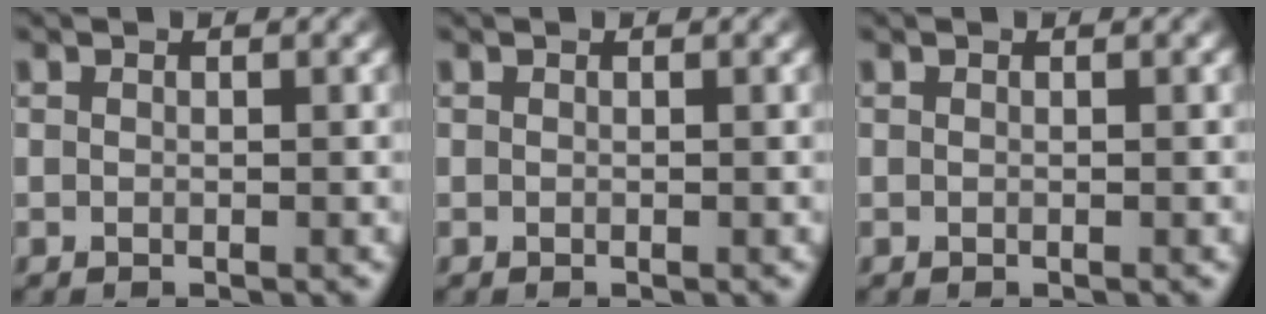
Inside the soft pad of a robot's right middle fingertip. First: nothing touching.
{"total": 0.0}
{"total": 0.0}